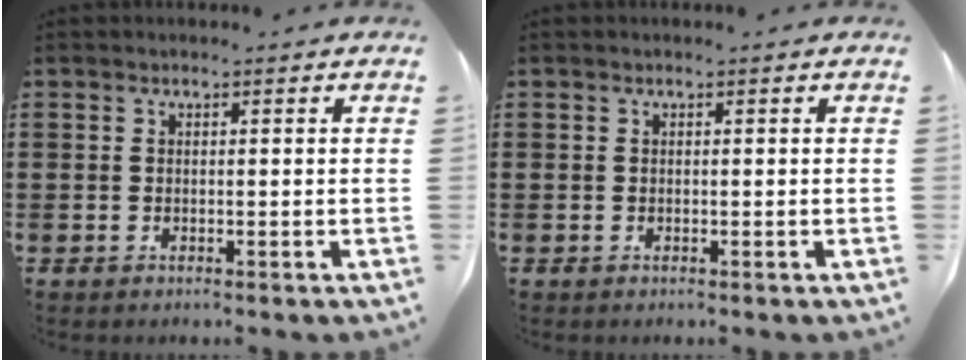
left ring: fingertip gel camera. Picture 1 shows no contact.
{"total": 0.0}